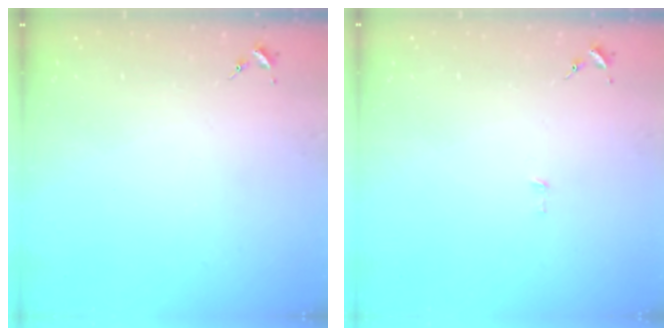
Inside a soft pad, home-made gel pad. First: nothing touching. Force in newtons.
{"total": 2.9, "press": 2.9, "slide": 0.2}